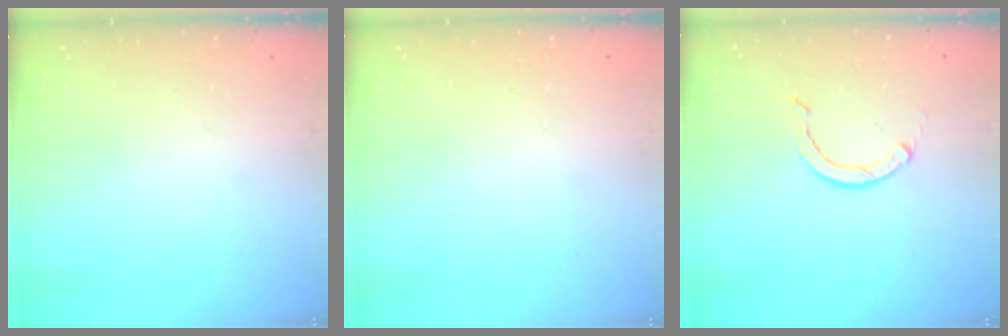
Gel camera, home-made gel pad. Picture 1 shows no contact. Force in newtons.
{"total": 2.6, "press": 2.6, "slide": 0.2}
{"total": 2.6, "press": 2.6, "slide": 0.1}